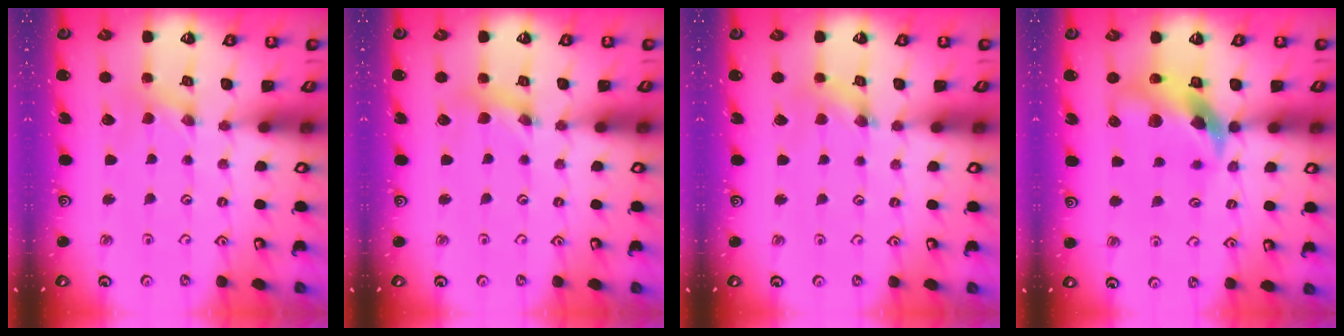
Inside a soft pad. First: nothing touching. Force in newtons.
{"total": 4.0, "press": 4.0, "slide": 0.5}
{"total": 2.0, "press": 2.0, "slide": 0.4}
{"total": 12.8, "press": 12.6, "slide": 2.0}